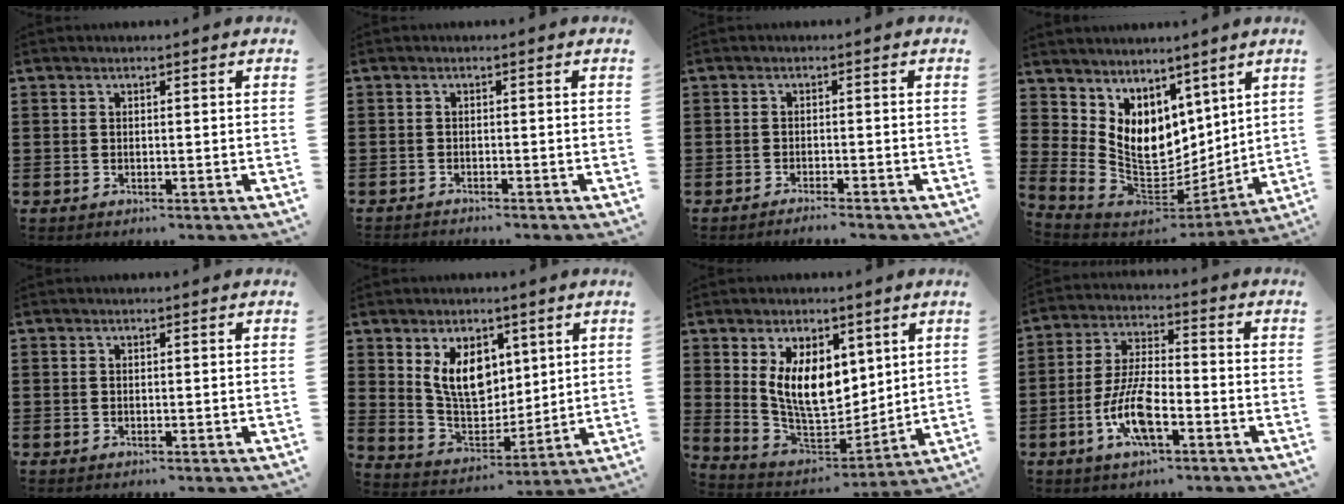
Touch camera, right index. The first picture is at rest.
{"total": 1.1, "force": [-1.1, -0.2, -0.1], "torque": [-0.001, 0.000, -0.023]}
{"total": 1.7, "force": [-1.6, -0.3, 0.3], "torque": [-0.006, 0.000, -0.032]}
{"total": 9.5, "force": [3.9, 7.4, 4.5], "torque": [-0.123, -0.042, 0.081]}
{"total": 0.0}
{"total": 8.8, "force": [3.6, 5.9, 5.5], "torque": [-0.118, 0.002, 0.065]}
{"total": 9.4, "force": [3.4, 5.8, 6.5], "torque": [-0.147, -0.006, 0.062]}
{"total": 9.4, "force": [-3.6, 3.2, 8.1], "torque": [-0.186, -0.011, -0.070]}